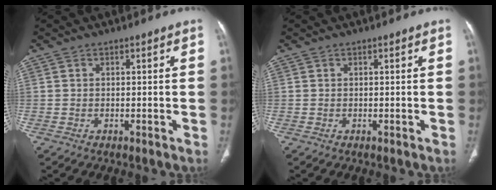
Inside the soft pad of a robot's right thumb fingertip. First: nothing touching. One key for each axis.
{"total": 0.0}